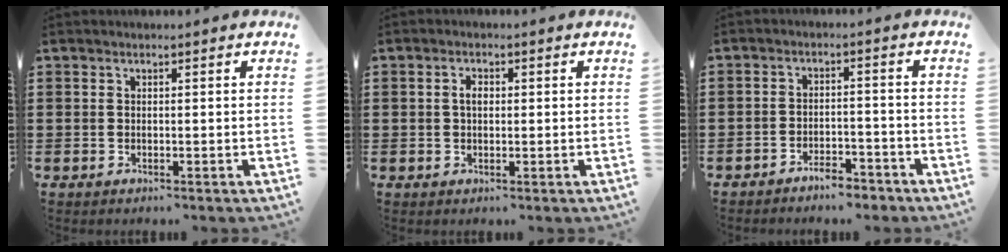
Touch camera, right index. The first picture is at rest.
{"total": 2.0, "force": [0.3, 1.1, 1.6], "torque": [-0.034, 0.008, 0.003]}
{"total": 3.9, "force": [-3.7, 0.8, 0.8], "torque": [-0.015, 0.008, -0.075]}